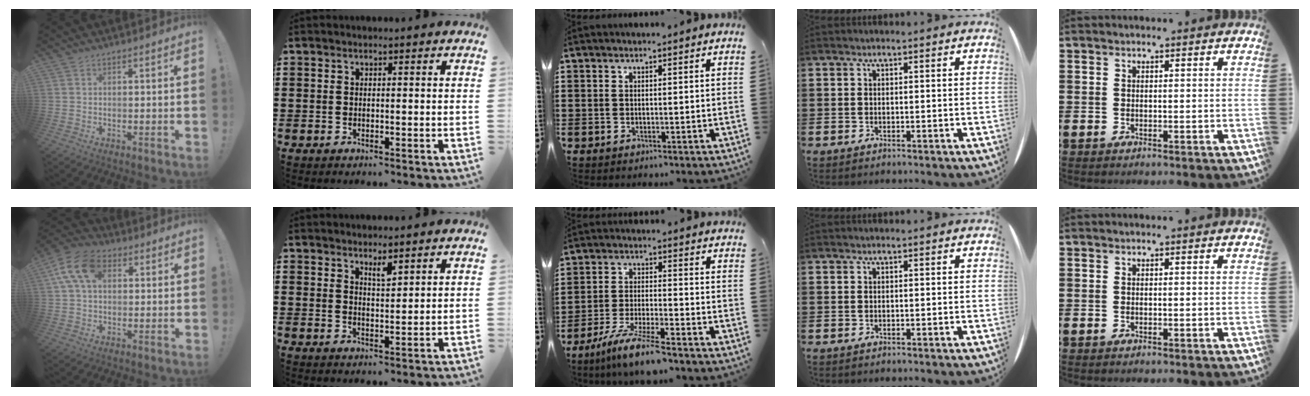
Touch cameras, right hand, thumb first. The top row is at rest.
{"thumb": {"total": 13.3, "force": [4.1, 8.5, 9.4], "torque": [-0.173, 0.004, 0.080]}, "index": {"total": 2.4, "force": [2.0, 0.5, 1.2], "torque": [-0.019, 0.000, 0.034]}, "middle": {"total": 7.2, "force": [-6.0, -0.2, 3.9], "torque": [-0.086, -0.016, -0.115]}}